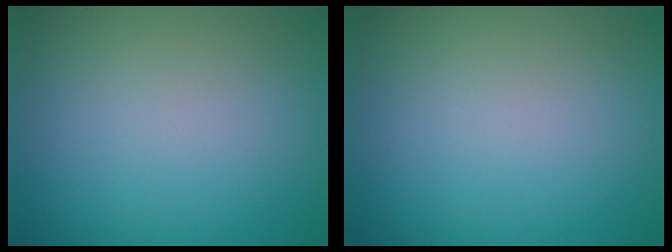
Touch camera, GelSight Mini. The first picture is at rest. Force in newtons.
{"total": 0.0}